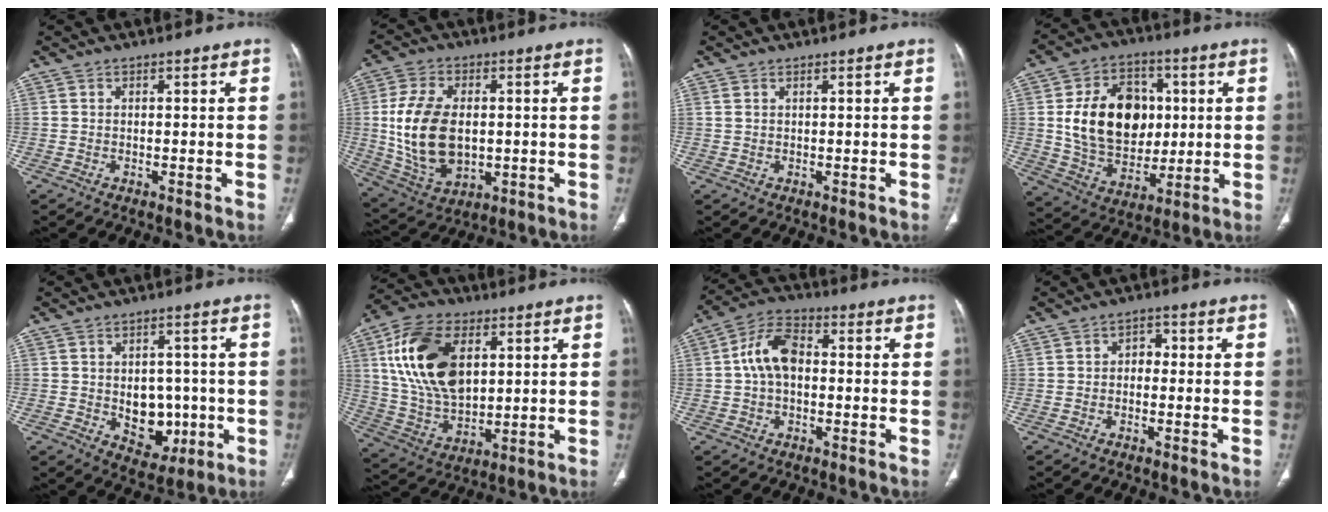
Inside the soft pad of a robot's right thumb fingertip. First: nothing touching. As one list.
[{"total": 16.2, "force": [0.2, 10.2, 12.6], "torque": [-0.236, -0.006, 0.020]}, {"total": 0.9, "force": [0.6, 0.3, 0.5], "torque": [-0.012, 0.007, 0.016]}, {"total": 19.0, "force": [2.6, 14.1, 12.5], "torque": [-0.164, -0.001, 0.054]}, {"total": 10.5, "force": [-1.3, 7.3, 7.5], "torque": [-0.068, 0.004, -0.001]}, {"total": 19.5, "force": [5.6, 11.7, 14.5], "torque": [-0.255, -0.012, 0.110]}, {"total": 9.0, "force": [0.4, 5.6, 7.0], "torque": [-0.129, 0.026, -0.003]}, {"total": 2.7, "force": [-0.1, 2.1, 1.8], "torque": [-0.010, 0.011, -0.010]}]